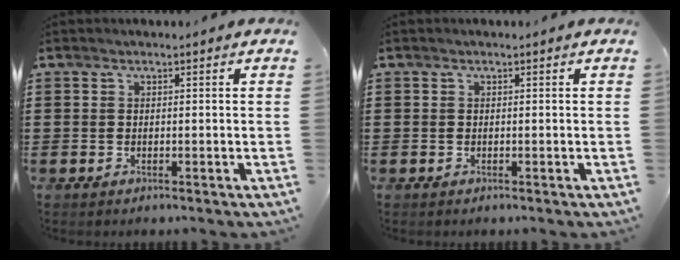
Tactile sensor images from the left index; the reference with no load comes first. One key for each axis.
{"total": 0.0}